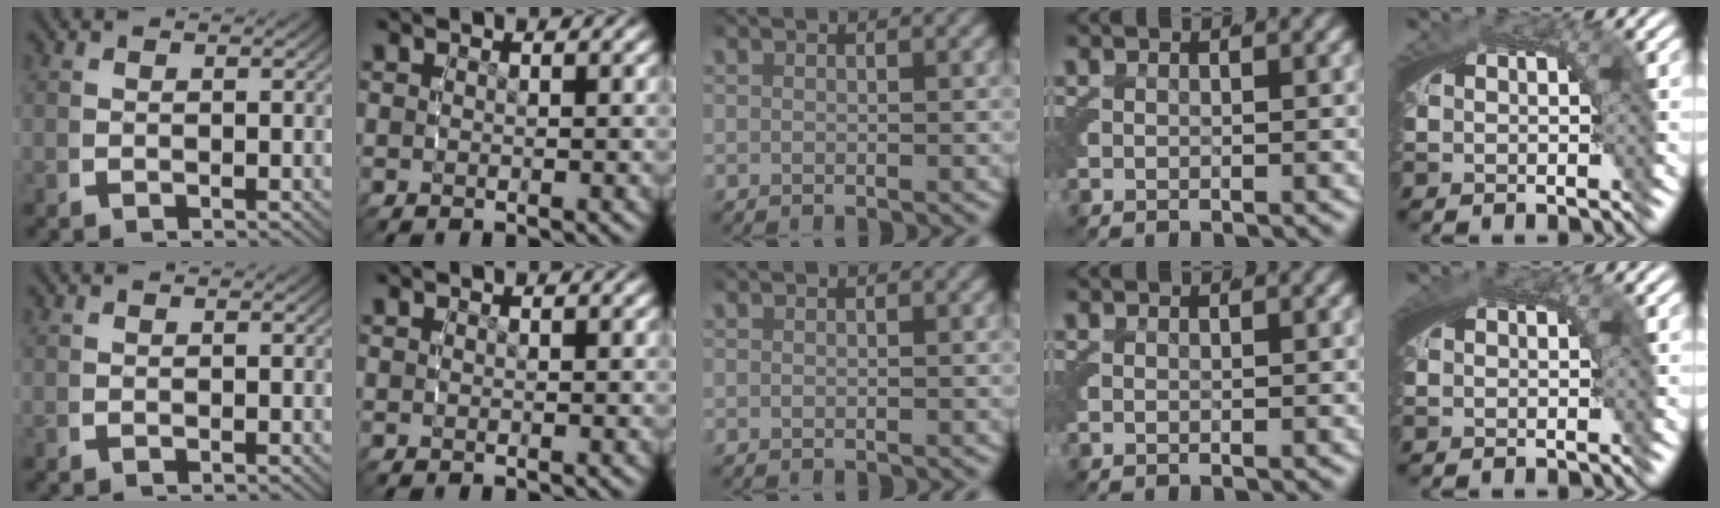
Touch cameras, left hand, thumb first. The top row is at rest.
{"little": {"total": 1.1, "force": [0.4, 0.3, 1.0], "torque": [-0.014, 0.003, 0.006]}}